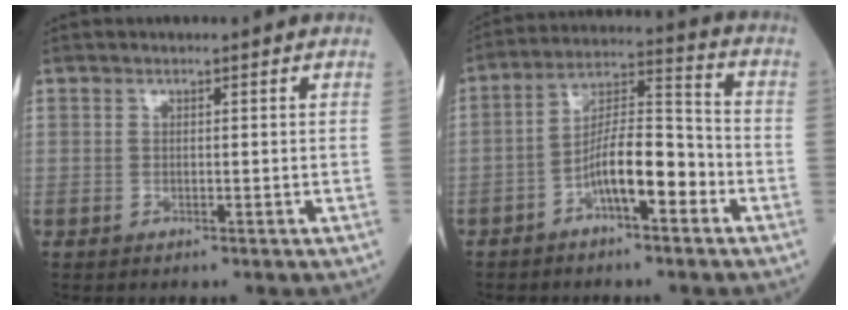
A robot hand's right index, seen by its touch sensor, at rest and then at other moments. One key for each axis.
{"total": 9.9, "fx": -4.3, "fy": 2.5, "fz": 8.5, "tx": -0.154, "ty": 0.025, "tz": -0.076}